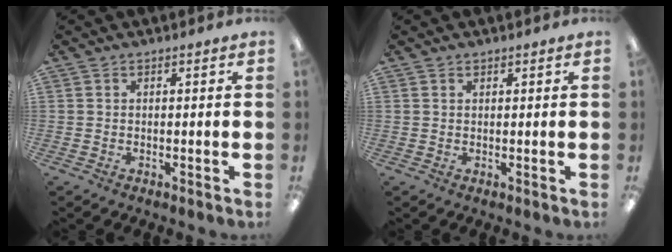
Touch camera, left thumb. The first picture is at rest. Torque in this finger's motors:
{"motor_torque": [-0.08, -0.02, -0.41, 0.27, -0.01]}